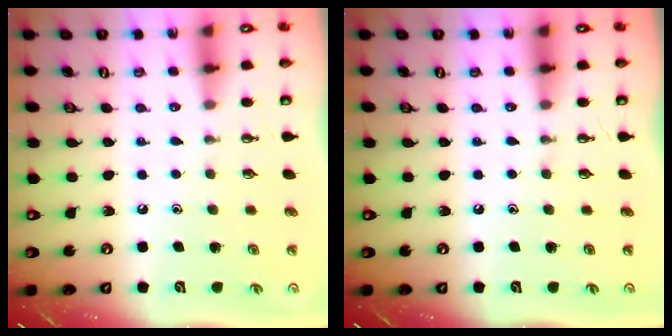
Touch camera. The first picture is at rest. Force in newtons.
{"total": 0.0}